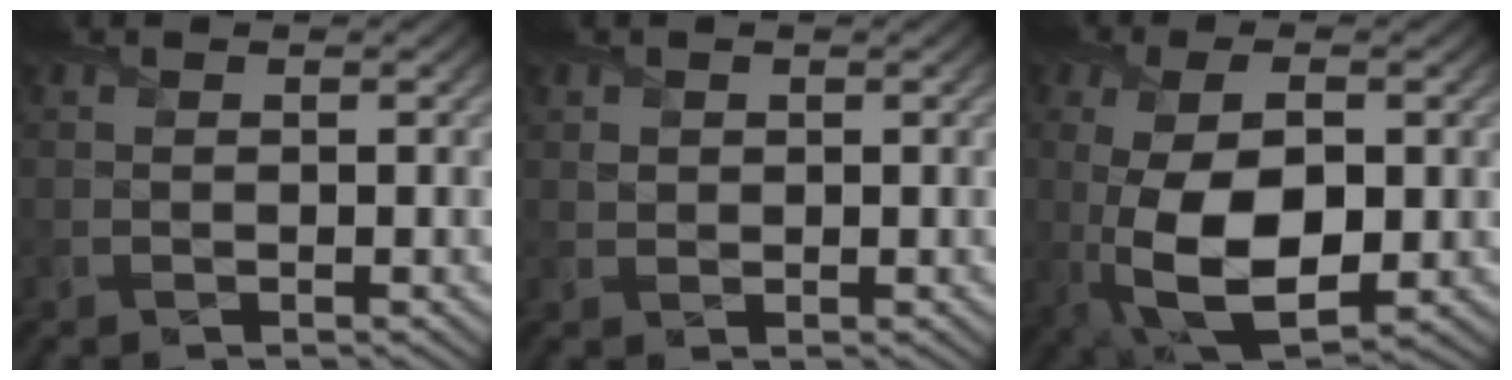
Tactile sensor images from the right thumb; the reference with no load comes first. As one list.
[{"total": 1.1, "force": [0.7, 0.8, 0.3], "torque": [-0.010, -0.003, 0.017]}, {"total": 12.4, "force": [-1.5, 6.1, 10.7], "torque": [-0.228, -0.010, -0.020]}]